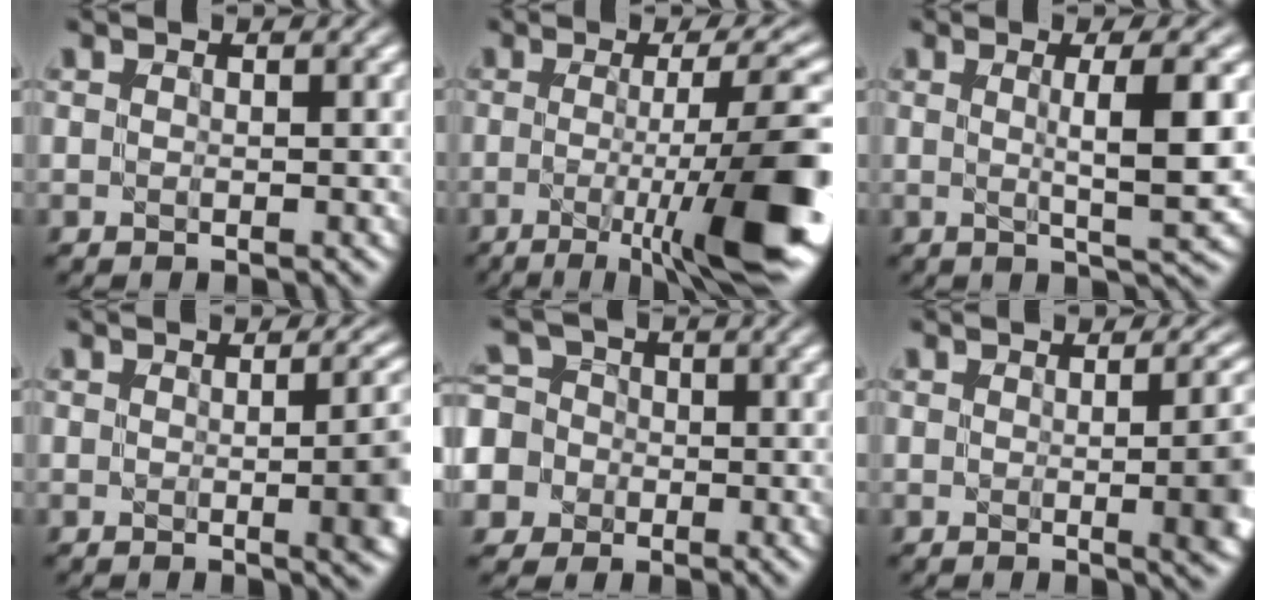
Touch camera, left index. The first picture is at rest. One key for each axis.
{"total": 12.3, "fx": -2.7, "fy": 2.6, "fz": 11.7, "tx": -0.154, "ty": -0.005, "tz": -0.038}
{"total": 6.2, "fx": 0.6, "fy": 1.3, "fz": 6.0, "tx": -0.082, "ty": 0.003, "tz": 0.010}
{"total": 8.7, "fx": -0.3, "fy": 3.7, "fz": 7.9, "tx": -0.046, "ty": 0.004, "tz": -0.004}
{"total": 9.2, "fx": -3.3, "fy": 8.3, "fz": 2.5, "tx": -0.071, "ty": 0.000, "tz": -0.089}
{"total": 9.5, "fx": -0.2, "fy": 4.1, "fz": 8.6, "tx": -0.047, "ty": 0.005, "tz": -0.001}